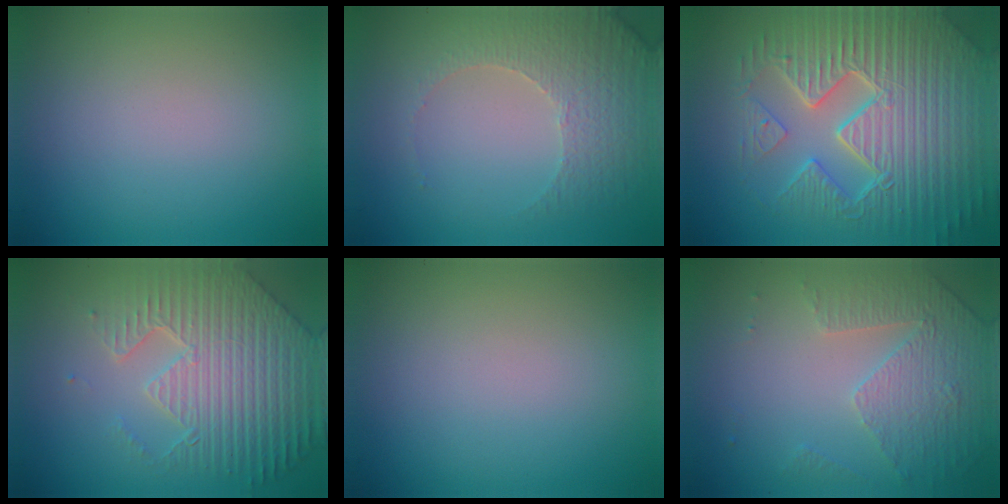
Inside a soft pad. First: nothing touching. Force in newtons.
{"total": 4.9, "press": 3.6, "slide": 3.3}
{"total": 9.5, "press": 6.8, "slide": 6.7}
{"total": 7.6, "press": 5.7, "slide": 5.0}
{"total": 0.0}
{"total": 4.8, "press": 3.3, "slide": 3.6}